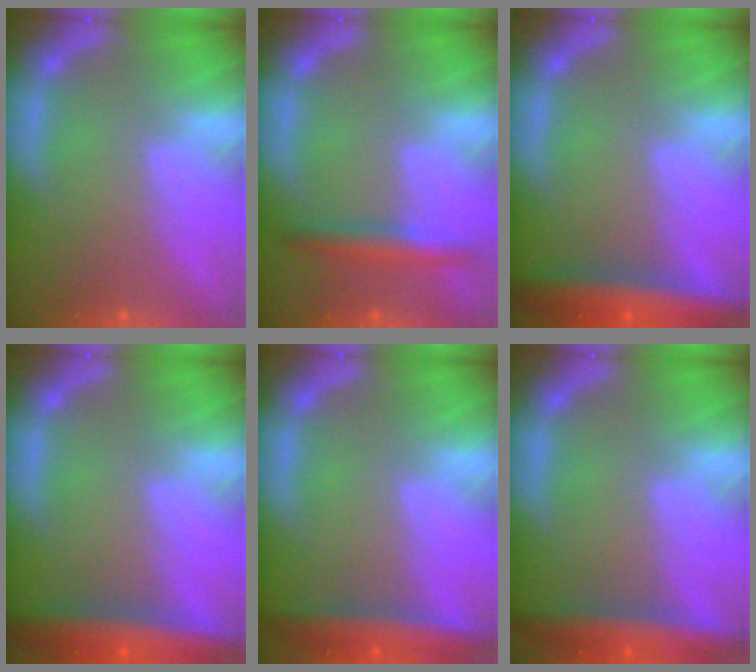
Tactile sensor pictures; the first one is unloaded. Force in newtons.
{"total": 3.0}
{"total": 7.0}
{"total": 7.0}
{"total": 5.0}
{"total": 5.5}